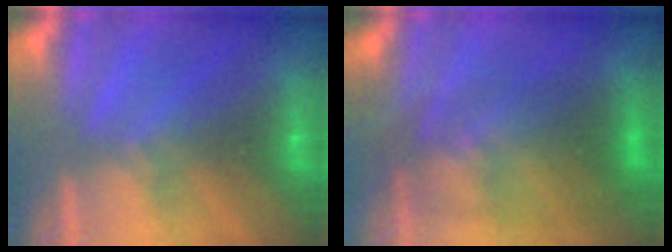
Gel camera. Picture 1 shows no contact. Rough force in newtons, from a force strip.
{"total": 2.8}